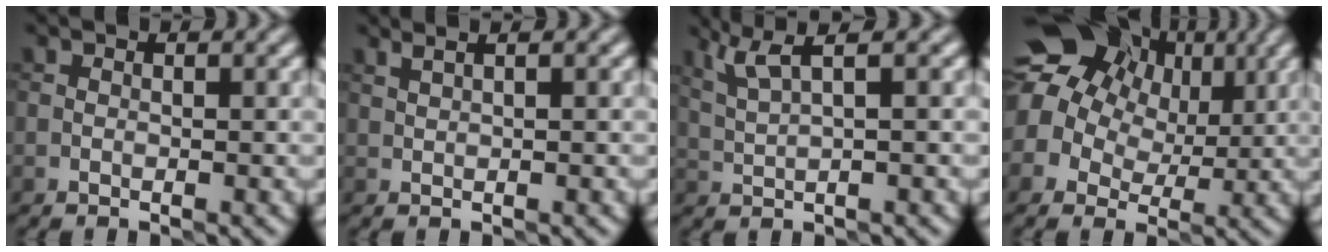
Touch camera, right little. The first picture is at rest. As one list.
[{"total": 1.7, "force": [1.3, 0.3, 1.0], "torque": [-0.014, 0.005, 0.014]}, {"total": 3.5, "force": [2.1, 0.3, 2.7], "torque": [-0.058, 0.009, 0.051]}, {"total": 15.0, "force": [5.9, 11.5, 7.6], "torque": [-0.171, 0.040, 0.094]}]